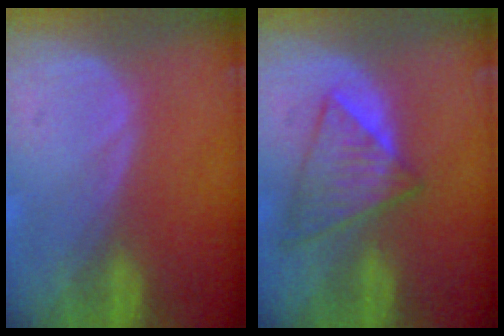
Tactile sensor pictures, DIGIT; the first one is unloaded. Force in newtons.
{"total": 6.3, "press": 6.3, "slide": 0.1}